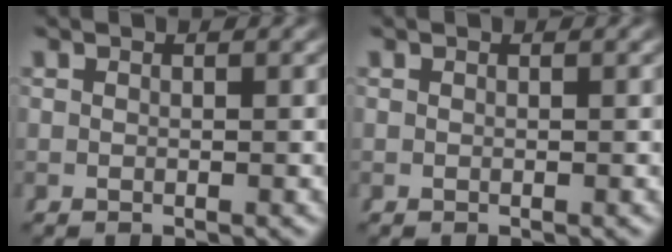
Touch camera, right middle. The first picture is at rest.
{"total": 0.0}